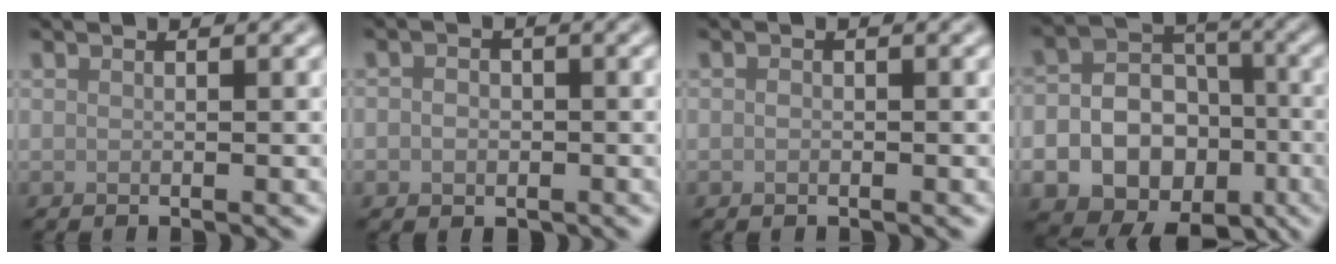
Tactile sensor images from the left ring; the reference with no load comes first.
{"total": 2.2, "force": [-0.2, 1.9, 1.0], "torque": [0.003, 0.002, -0.014]}
{"total": 0.6, "force": [-0.1, 0.5, 0.3], "torque": [-0.004, -0.003, -0.004]}
{"total": 18.9, "force": [-7.1, 16.1, 6.9], "torque": [-0.148, -0.047, -0.111]}